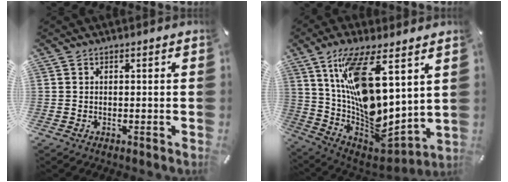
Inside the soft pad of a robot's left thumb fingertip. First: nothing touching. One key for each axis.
{"total": 17.4, "fx": 6.4, "fy": 6.6, "fz": 14.7, "tx": -0.250, "ty": -0.070, "tz": 0.112}